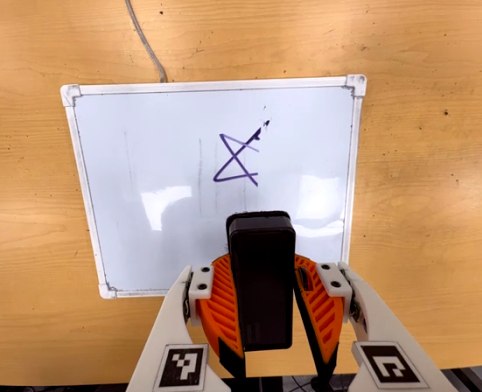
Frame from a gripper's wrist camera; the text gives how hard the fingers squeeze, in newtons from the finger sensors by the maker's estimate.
{"total": 9.8, "left": 10.1, "right": 9.5}